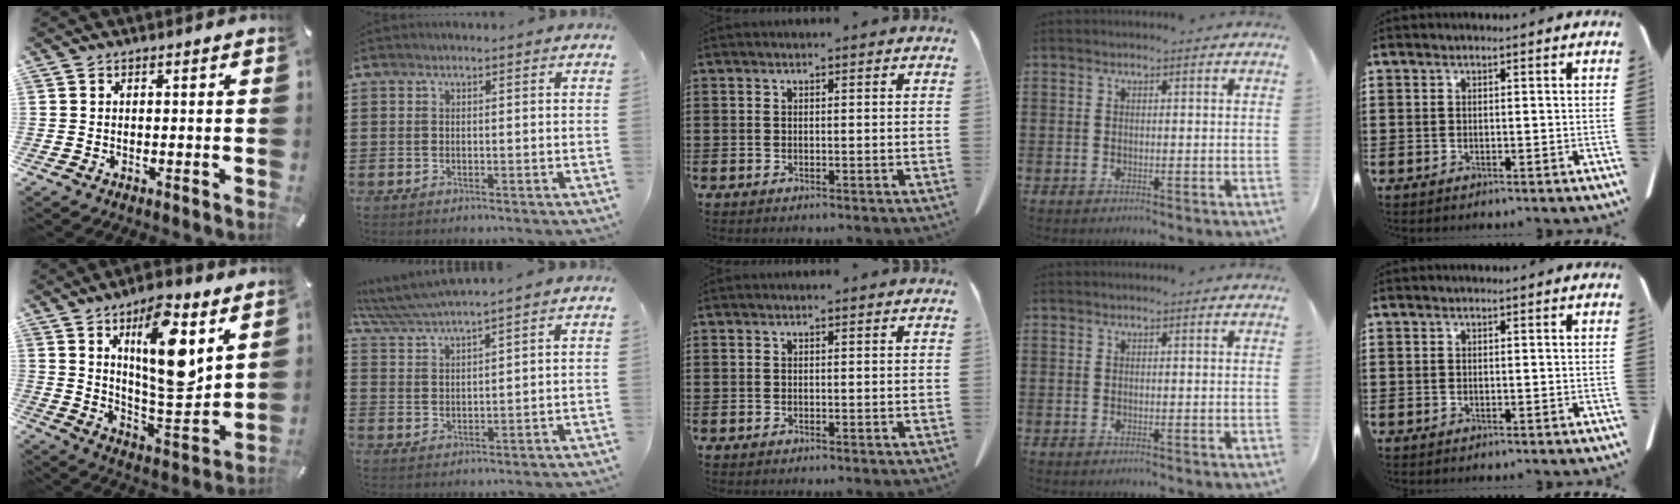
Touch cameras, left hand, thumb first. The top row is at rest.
{"thumb": {"total": 16.8, "force": [8.3, 6.1, 13.3], "torque": [-0.224, -0.046, 0.132]}, "index": {"total": 4.0, "force": [3.7, -0.2, 1.5], "torque": [-0.043, -0.014, 0.065]}}